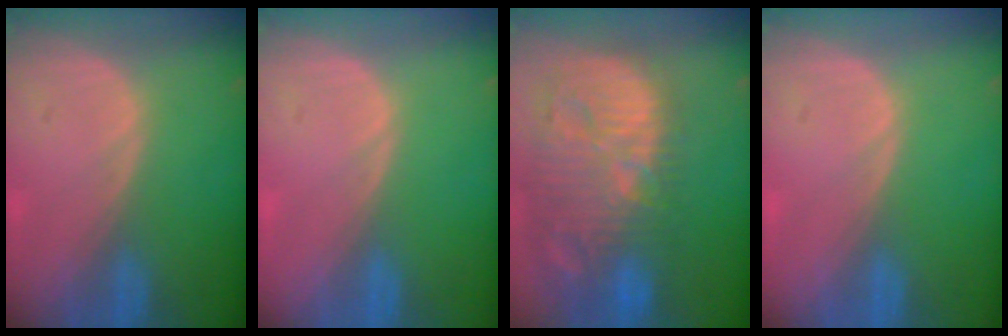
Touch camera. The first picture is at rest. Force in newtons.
{"total": 0.0}
{"total": 14.7, "press": 12.7, "slide": 7.3}
{"total": 0.0}